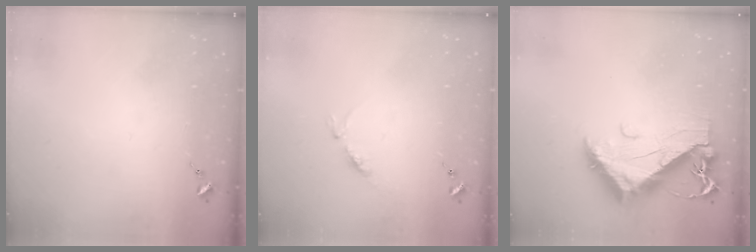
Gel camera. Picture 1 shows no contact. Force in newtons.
{"total": 5.0, "press": 5.0, "slide": 0.6}
{"total": 12.7, "press": 12.6, "slide": 1.1}